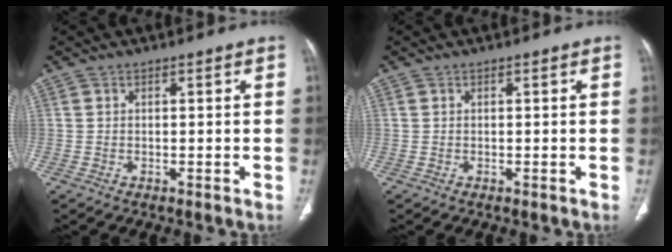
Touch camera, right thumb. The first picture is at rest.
{"total": 0.0}